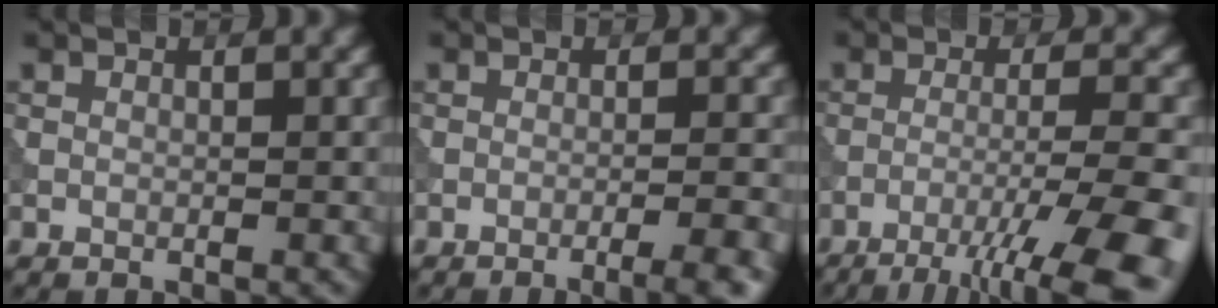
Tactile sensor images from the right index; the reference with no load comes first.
{"total": 4.9, "force": [-2.9, 1.2, 3.7], "torque": [-0.035, 0.016, -0.039]}
{"total": 10.9, "force": [-7.3, 1.5, 8.0], "torque": [-0.120, -0.001, -0.104]}